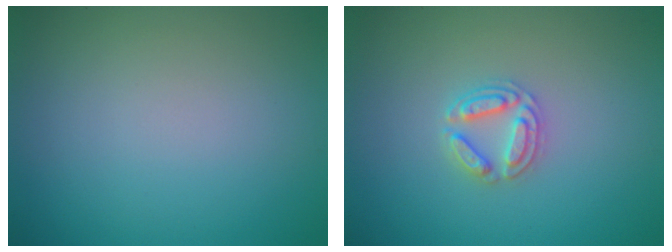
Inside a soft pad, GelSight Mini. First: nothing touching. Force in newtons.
{"total": 2.8, "press": 2.7, "slide": 0.5}